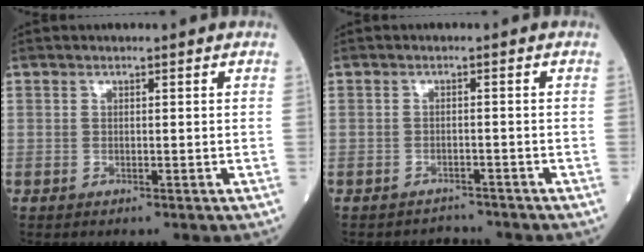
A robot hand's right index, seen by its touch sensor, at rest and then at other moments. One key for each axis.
{"total": 2.4, "fx": -2.2, "fy": 0.4, "fz": -1.0, "tx": 0.019, "ty": -0.006, "tz": -0.033}